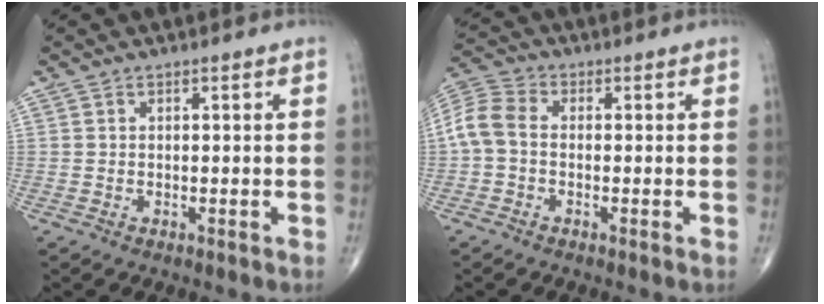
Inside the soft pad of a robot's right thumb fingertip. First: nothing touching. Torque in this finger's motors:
{"motor_torque": [-0.42, 0.64, 0.64, -0.25, 0.08]}